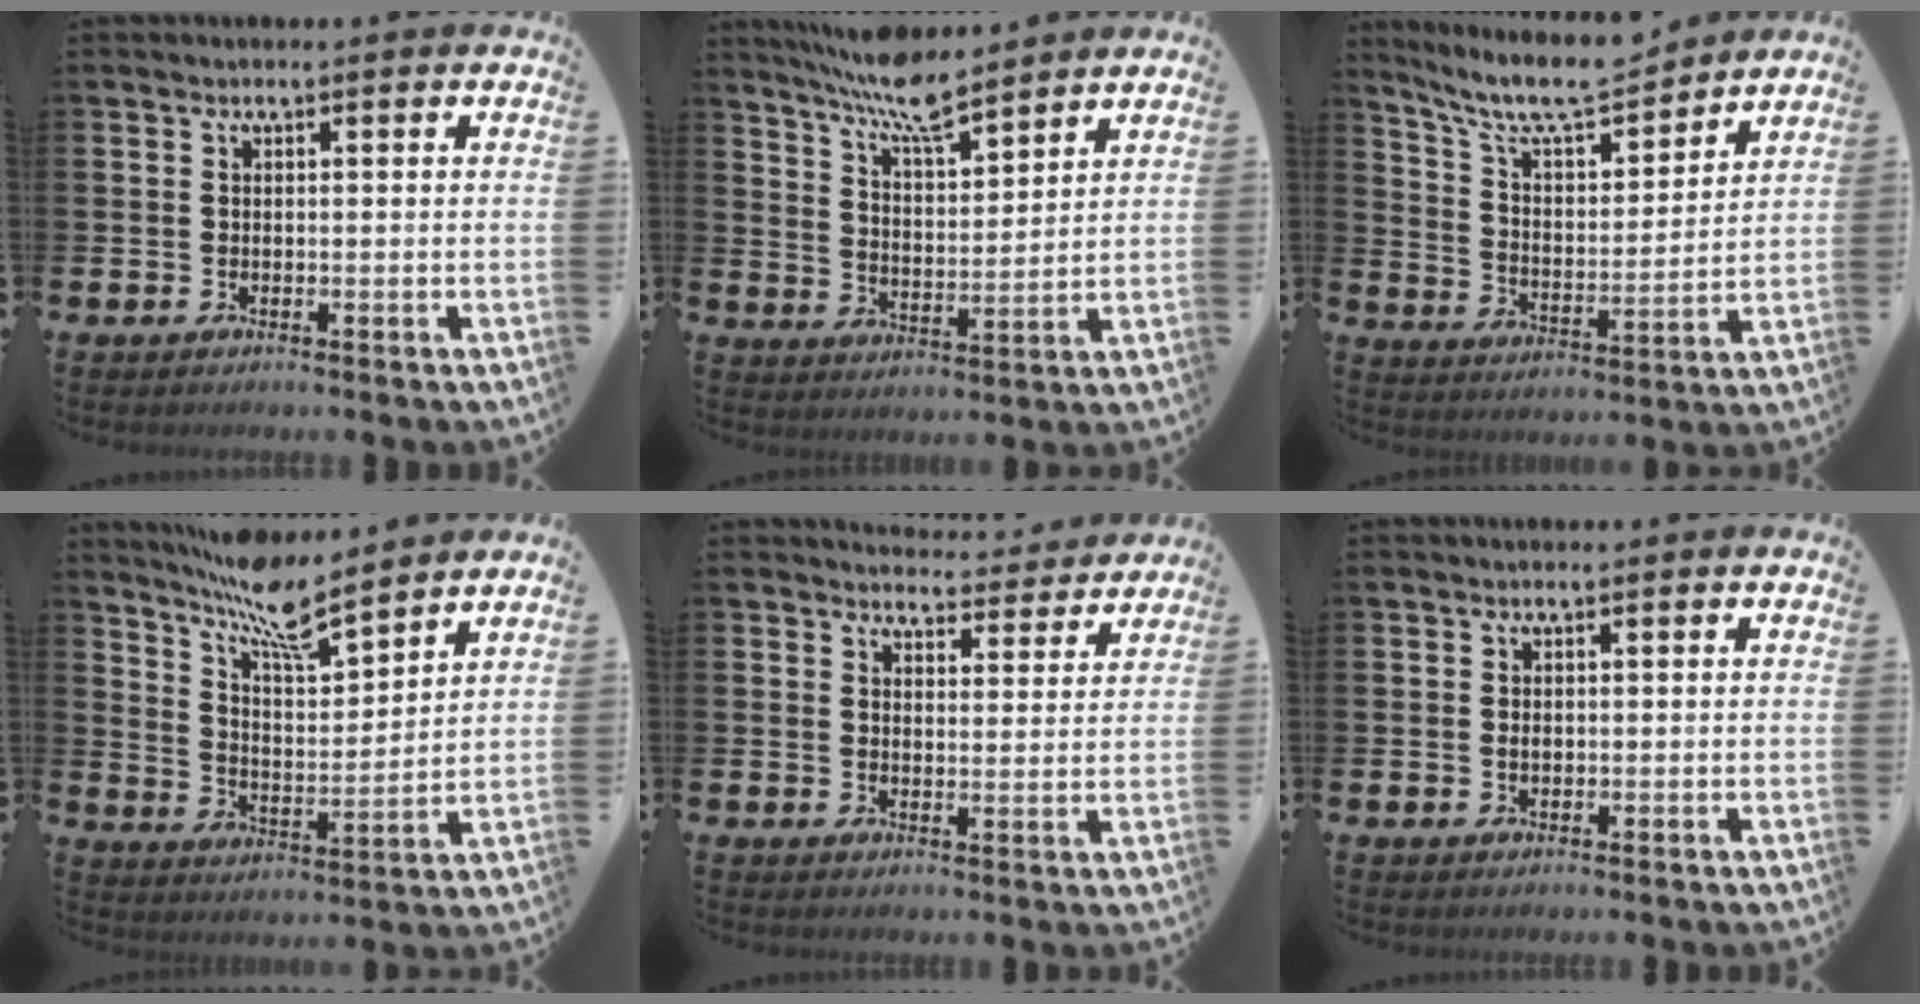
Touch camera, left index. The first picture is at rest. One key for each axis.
{"total": 8.1, "fx": 7.5, "fy": 0.9, "fz": 2.9, "tx": -0.085, "ty": -0.039, "tz": 0.136}
{"total": 9.3, "fx": 8.5, "fy": 1.8, "fz": 3.4, "tx": -0.097, "ty": -0.052, "tz": 0.150}
{"total": 9.4, "fx": 8.6, "fy": 1.2, "fz": 3.7, "tx": -0.098, "ty": -0.051, "tz": 0.153}
{"total": 4.0, "fx": 3.9, "fy": 0.8, "fz": 0.1, "tx": -0.004, "ty": -0.031, "tz": 0.068}
{"total": 0.7, "fx": 0.1, "fy": 0.5, "fz": 0.6, "tx": -0.011, "ty": 0.003, "tz": 0.000}